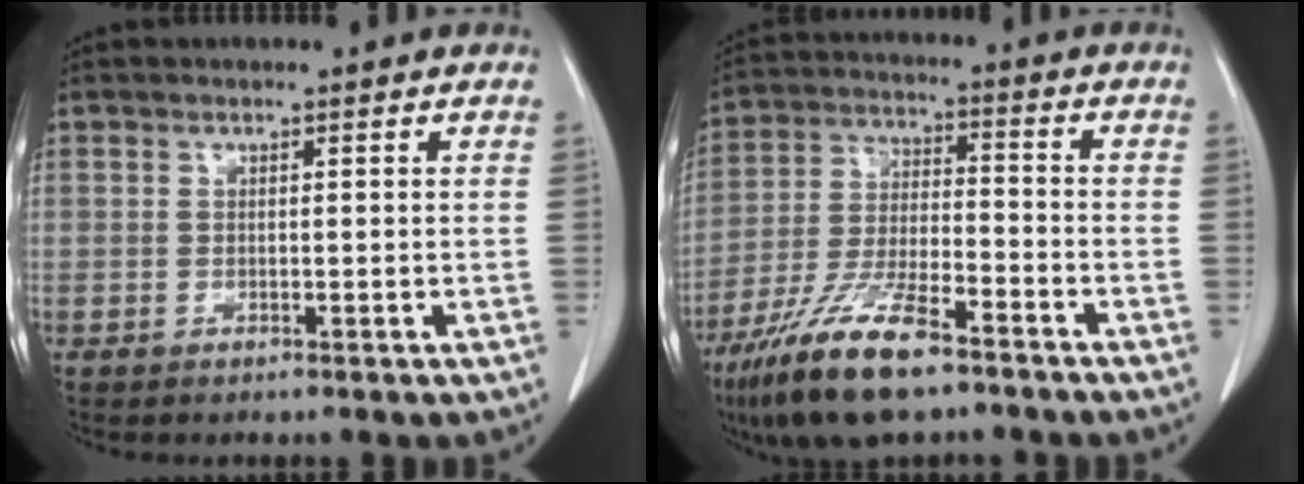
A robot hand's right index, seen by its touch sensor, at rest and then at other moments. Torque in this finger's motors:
{"motor_torque": [1.09, -1.05, 0.79, 0.21]}